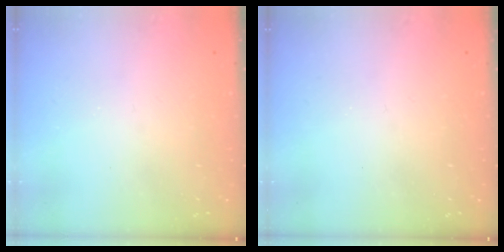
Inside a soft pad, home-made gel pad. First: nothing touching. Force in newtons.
{"total": 0.0}